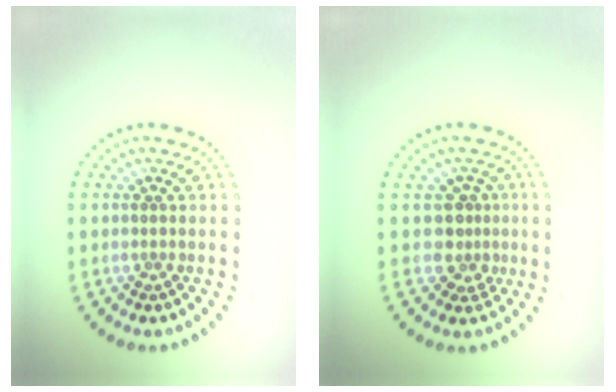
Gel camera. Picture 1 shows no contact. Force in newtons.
{"total": 2.5, "press": 1.8, "slide": 1.7}